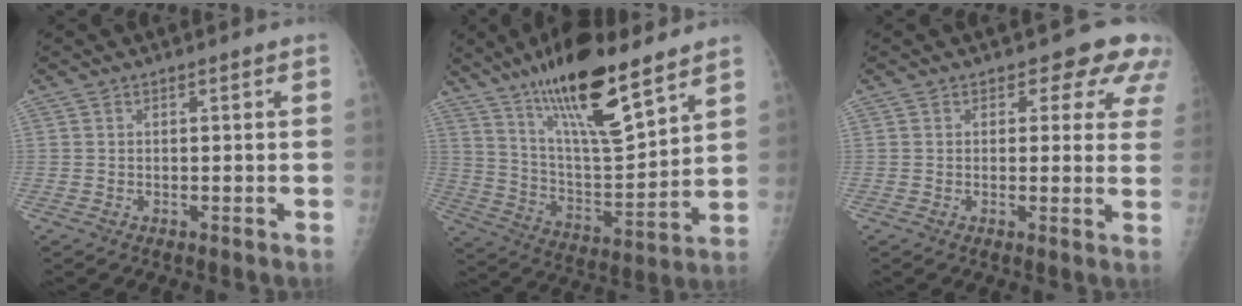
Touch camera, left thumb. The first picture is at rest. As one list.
[{"total": 20.3, "force": [13.7, 5.0, 14.1], "torque": [-0.226, -0.068, 0.247]}, {"total": 8.0, "force": [5.3, 4.6, 4.0], "torque": [0.002, -0.019, 0.040]}]